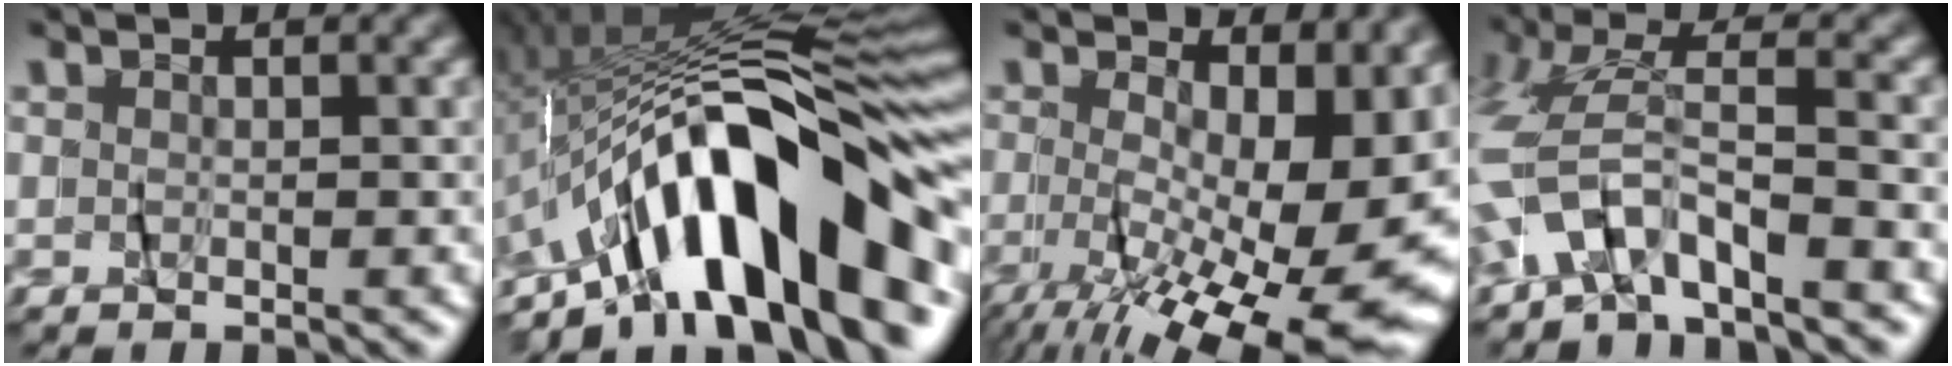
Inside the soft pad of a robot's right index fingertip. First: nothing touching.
{"total": 16.2, "force": [-6.4, 4.9, 14.1], "torque": [-0.230, 0.013, -0.092]}
{"total": 9.8, "force": [-2.9, 3.2, 8.8], "torque": [-0.104, -0.036, -0.024]}
{"total": 4.2, "force": [-3.4, 1.4, 1.9], "torque": [-0.089, -0.009, -0.061]}